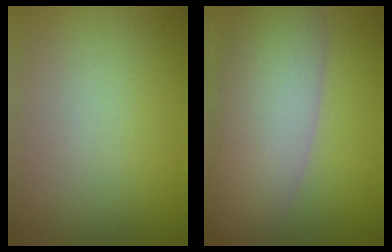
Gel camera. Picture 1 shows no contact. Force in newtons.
{"total": 10.1, "press": 10.1, "slide": 0.9}